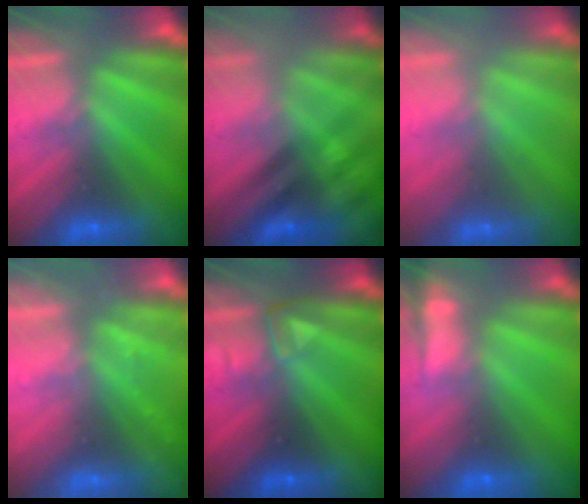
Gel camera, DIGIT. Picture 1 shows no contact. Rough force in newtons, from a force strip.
{"total": 3.3}
{"total": 2.4}
{"total": 2.2}
{"total": 3.1}
{"total": 7.3}